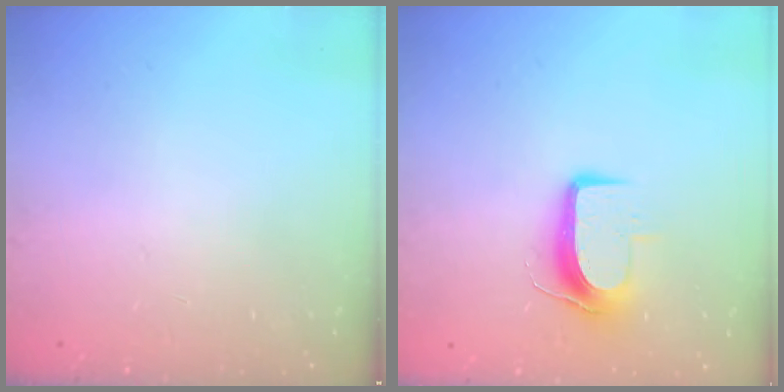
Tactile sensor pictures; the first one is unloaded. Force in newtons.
{"total": 8.8, "press": 8.7, "slide": 1.0}